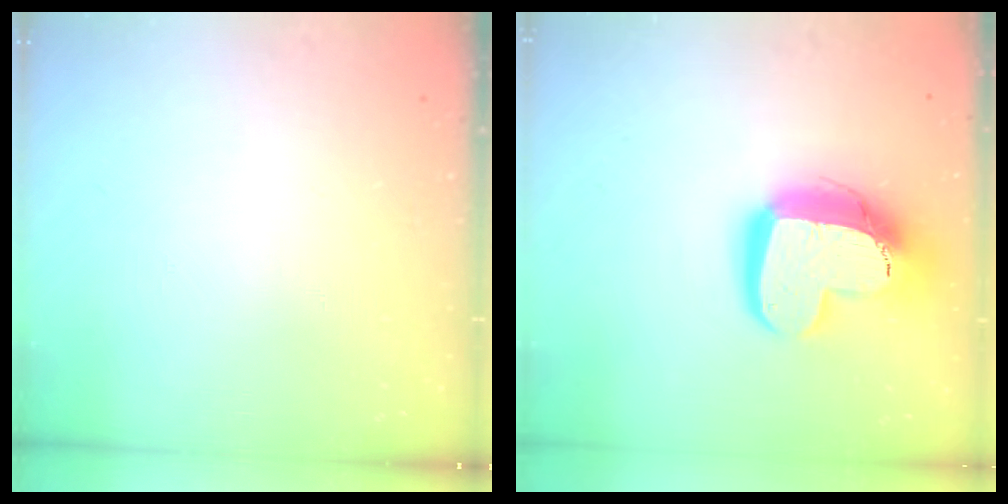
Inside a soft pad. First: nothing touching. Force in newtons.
{"total": 16.6, "press": 16.5, "slide": 1.6}